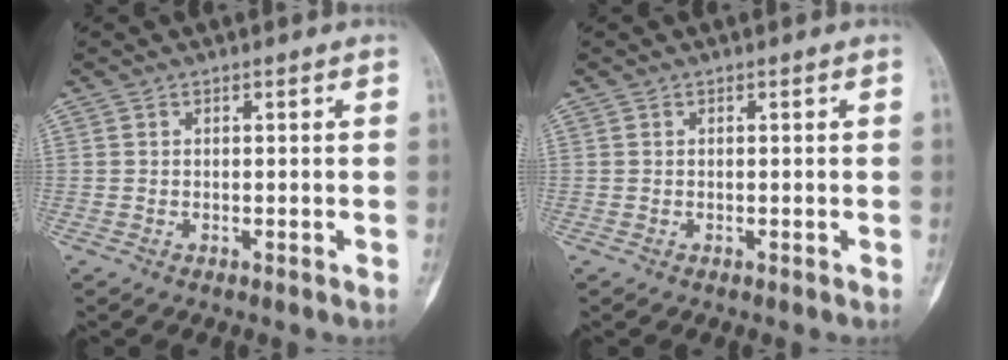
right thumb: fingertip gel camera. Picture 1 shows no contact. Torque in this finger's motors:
{"motor_torque": [0.00, 0.00, 0.05, -0.03, 0.00]}